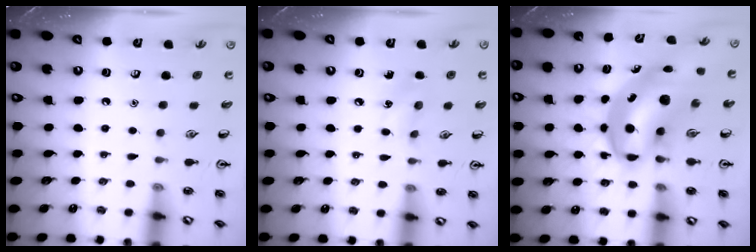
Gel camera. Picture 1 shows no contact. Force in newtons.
{"total": 5.7, "press": 5.4, "slide": 1.9}
{"total": 10.3, "press": 9.9, "slide": 3.0}